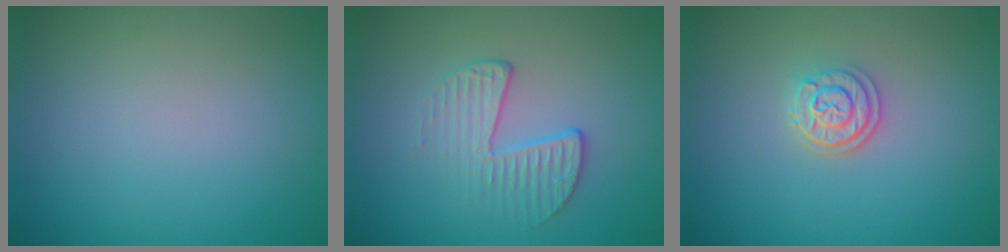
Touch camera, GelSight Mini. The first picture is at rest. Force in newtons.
{"total": 2.4, "press": 1.7, "slide": 1.8}
{"total": 2.4, "press": 2.1, "slide": 1.1}